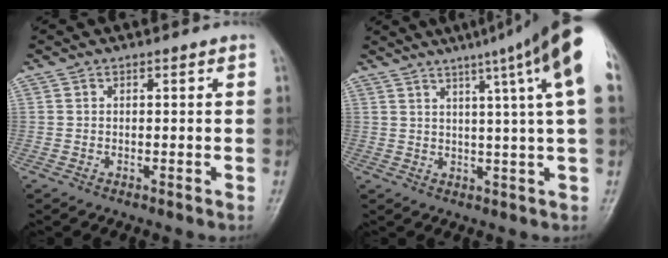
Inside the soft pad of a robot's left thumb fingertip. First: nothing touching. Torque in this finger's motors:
{"motor_torque": [1.09, 0.78, 1.95, -0.83, 0.29]}